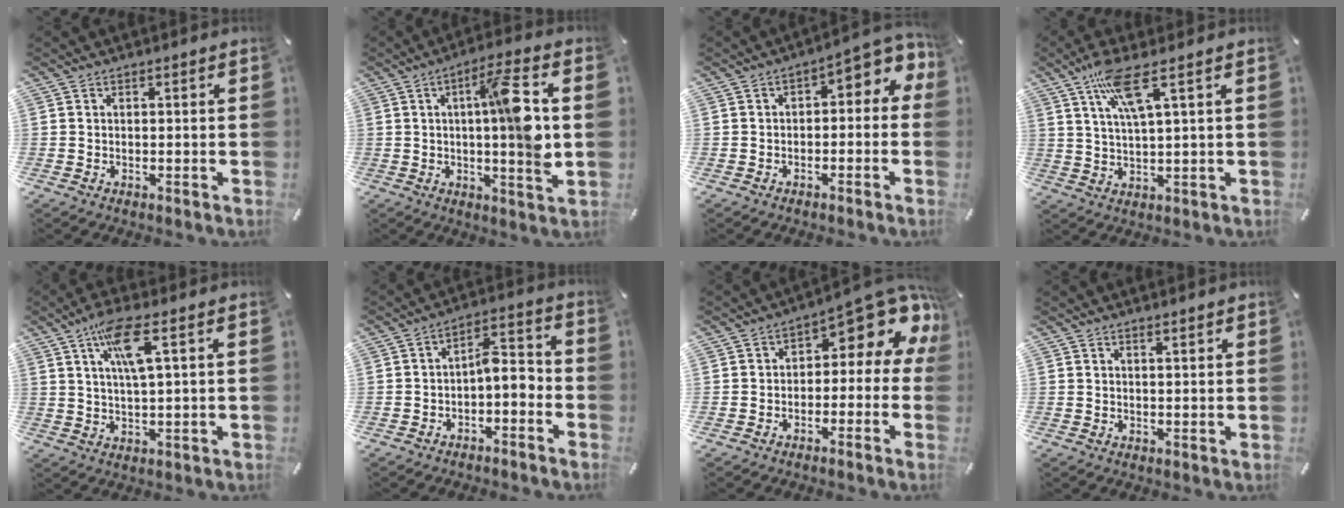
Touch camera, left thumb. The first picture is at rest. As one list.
[{"total": 13.2, "force": [2.1, 1.3, 12.9], "torque": [-0.202, -0.008, 0.026]}, {"total": 5.1, "force": [0.3, 2.9, 4.2], "torque": [-0.059, -0.010, -0.004]}, {"total": 9.1, "force": [4.5, 1.3, 7.8], "torque": [-0.153, 0.002, 0.077]}, {"total": 9.4, "force": [3.9, 1.7, 8.4], "torque": [-0.162, 0.003, 0.062]}, {"total": 6.3, "force": [-2.2, 3.6, 4.8], "torque": [-0.068, 0.016, -0.045]}, {"total": 10.0, "force": [5.0, 4.5, 7.4], "torque": [-0.093, -0.049, 0.082]}, {"total": 1.2, "force": [1.1, -0.1, 0.4], "torque": [-0.008, -0.004, 0.022]}]